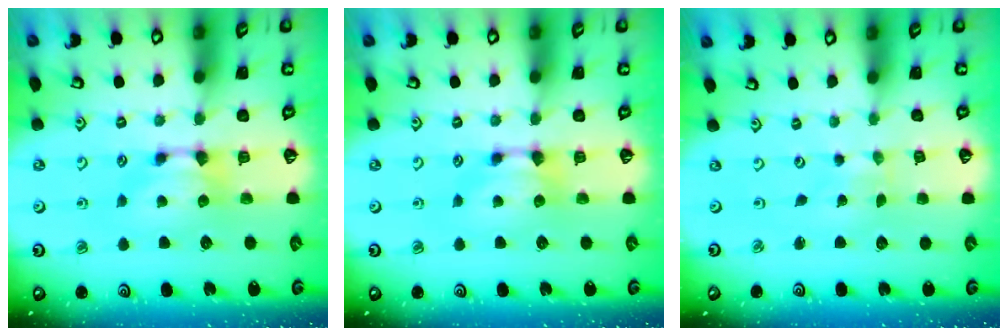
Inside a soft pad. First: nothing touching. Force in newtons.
{"total": 0.0}
{"total": 6.0, "press": 6.0, "slide": 0.5}